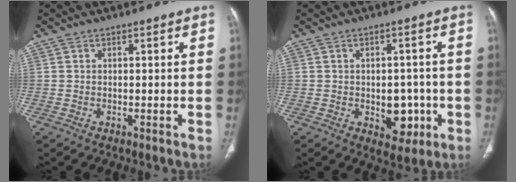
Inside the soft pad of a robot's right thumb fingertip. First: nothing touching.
{"total": 7.2, "force": [-1.7, 4.8, 5.1], "torque": [-0.030, 0.006, -0.012]}